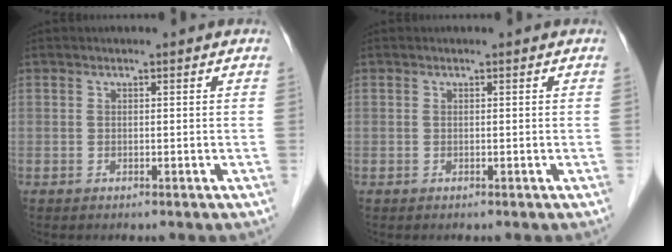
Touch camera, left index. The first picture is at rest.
{"total": 0.0}